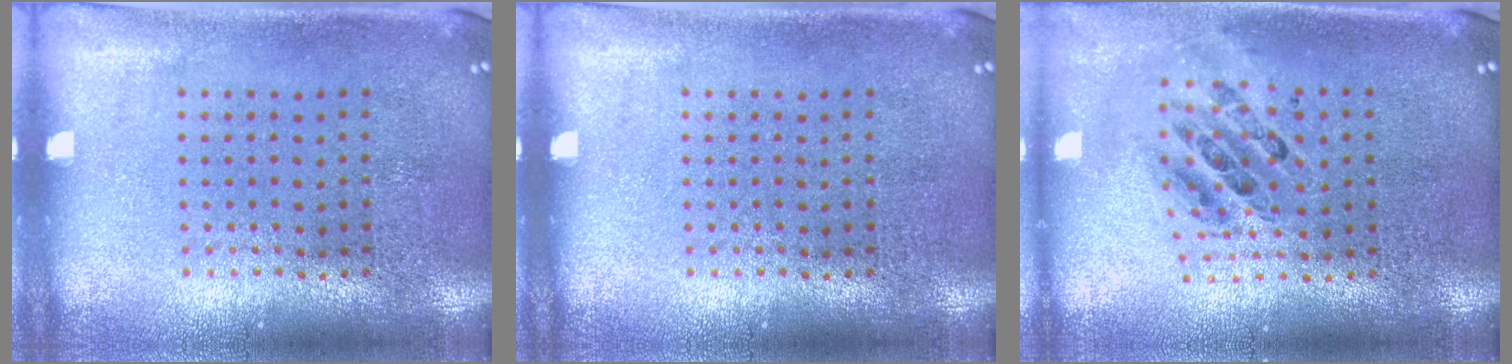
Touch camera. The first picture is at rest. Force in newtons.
{"total": 0.0}
{"total": 0.8, "press": 0.8, "slide": 0.1}